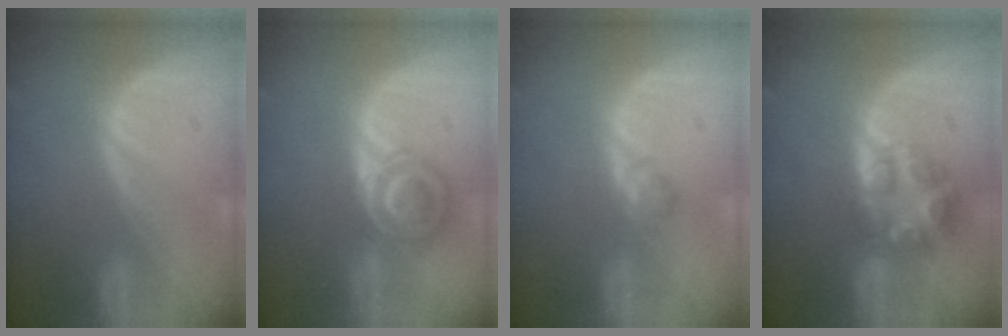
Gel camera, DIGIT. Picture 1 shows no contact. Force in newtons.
{"total": 7.1, "press": 6.0, "slide": 3.8}
{"total": 1.6, "press": 1.6, "slide": 0.2}
{"total": 8.0, "press": 6.9, "slide": 4.0}